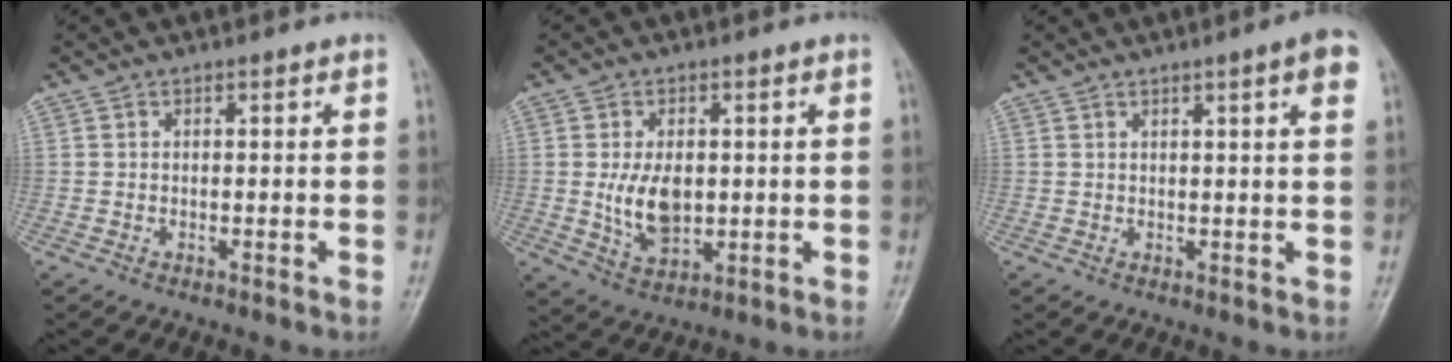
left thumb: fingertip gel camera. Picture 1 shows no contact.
{"total": 8.0, "force": [0.2, 4.9, 6.3], "torque": [-0.103, -0.010, 0.014]}
{"total": 4.6, "force": [2.2, 0.2, 4.0], "torque": [-0.049, -0.003, 0.028]}